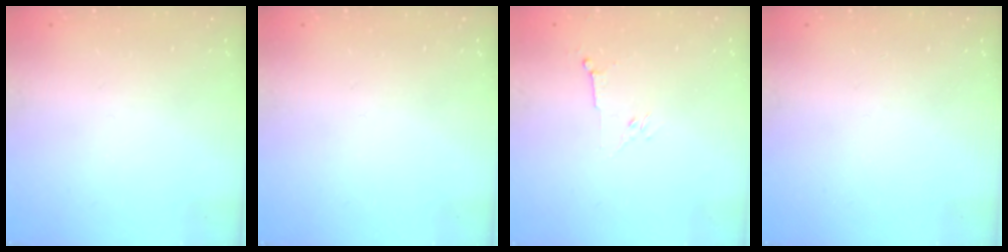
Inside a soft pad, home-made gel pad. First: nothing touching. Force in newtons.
{"total": 0.0}
{"total": 3.5, "press": 3.4, "slide": 0.8}
{"total": 0.0}